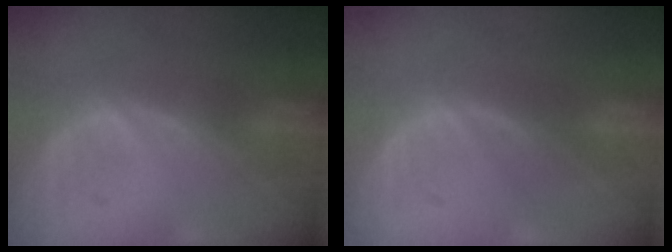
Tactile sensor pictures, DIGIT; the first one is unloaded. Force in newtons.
{"total": 0.0}